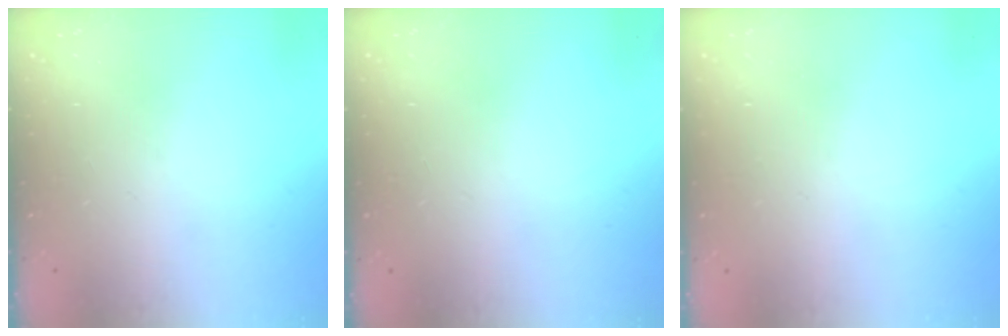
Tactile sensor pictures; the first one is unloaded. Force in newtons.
{"total": 2.4, "press": 2.4, "slide": 0.2}
{"total": 2.4, "press": 2.4, "slide": 0.2}